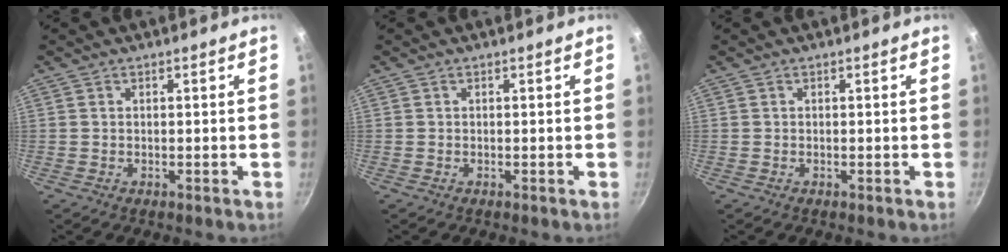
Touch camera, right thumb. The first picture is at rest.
{"total": 0.0}
{"total": 0.0}